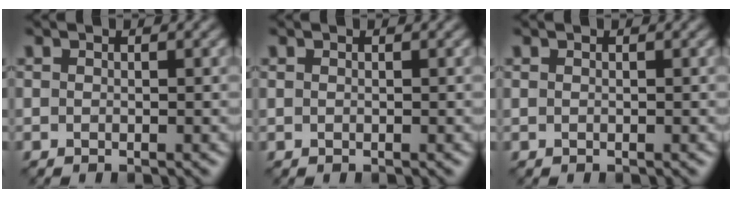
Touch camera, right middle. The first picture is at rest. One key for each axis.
{"total": 0.0}
{"total": 0.0}